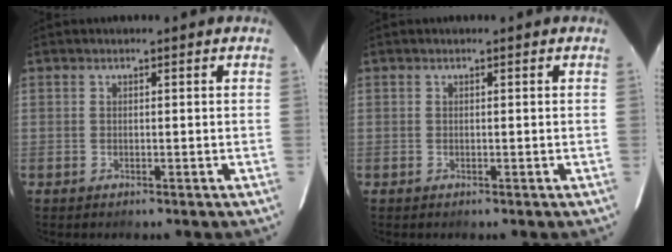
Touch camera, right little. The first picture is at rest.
{"total": 0.0}